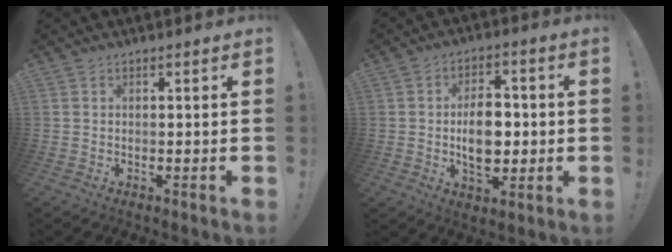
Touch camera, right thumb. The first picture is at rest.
{"total": 10.9, "force": [-0.5, 7.2, 8.2], "torque": [-0.124, 0.005, -0.010]}